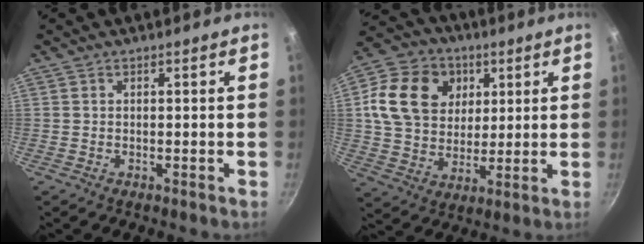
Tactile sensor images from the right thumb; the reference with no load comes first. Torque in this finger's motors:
{"motor_torque": [-1.05, 1.95, 0.73, -0.49, 0.31]}